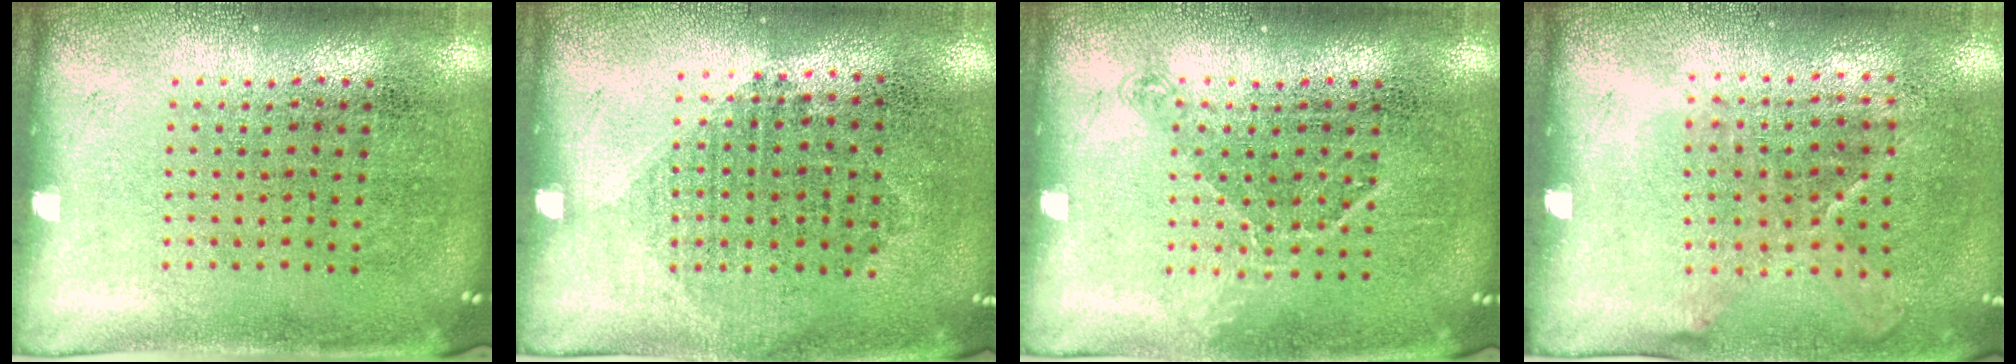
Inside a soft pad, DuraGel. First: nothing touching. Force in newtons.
{"total": 1.0, "press": 0.9, "slide": 0.4}
{"total": 1.1, "press": 0.8, "slide": 0.6}
{"total": 1.3, "press": 1.0, "slide": 0.8}